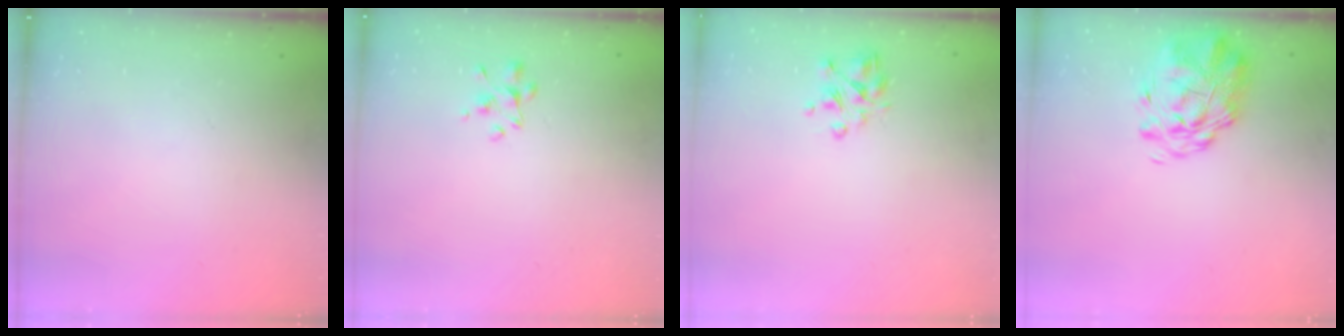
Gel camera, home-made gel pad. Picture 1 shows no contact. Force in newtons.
{"total": 2.8, "press": 2.7, "slide": 0.7}
{"total": 4.7, "press": 4.3, "slide": 1.9}
{"total": 3.2, "press": 2.6, "slide": 1.8}